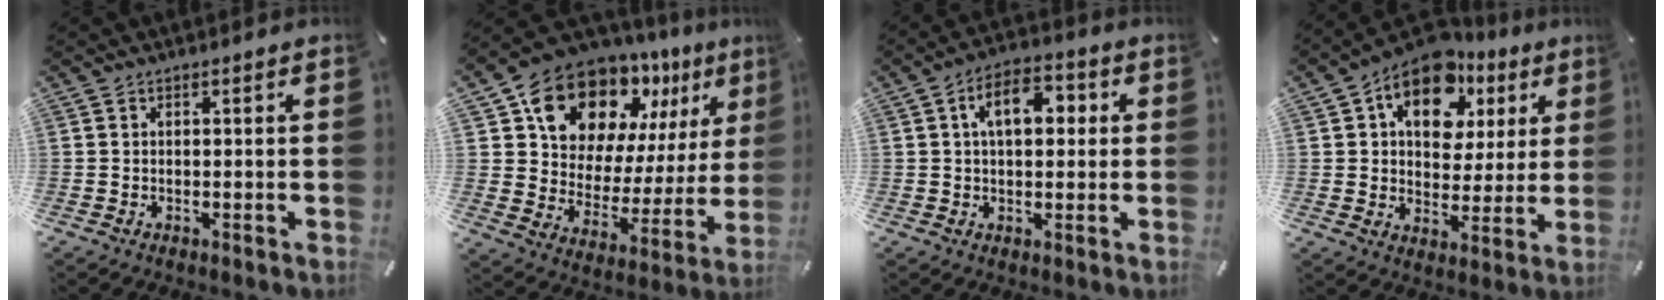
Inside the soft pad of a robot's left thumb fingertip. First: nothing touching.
{"total": 15.7, "force": [12.1, 8.8, 4.9], "torque": [-0.094, -0.106, 0.213]}
{"total": 8.4, "force": [1.7, 5.2, 6.5], "torque": [-0.097, 0.005, 0.023]}
{"total": 14.5, "force": [7.0, 9.9, 7.9], "torque": [-0.121, -0.028, 0.125]}